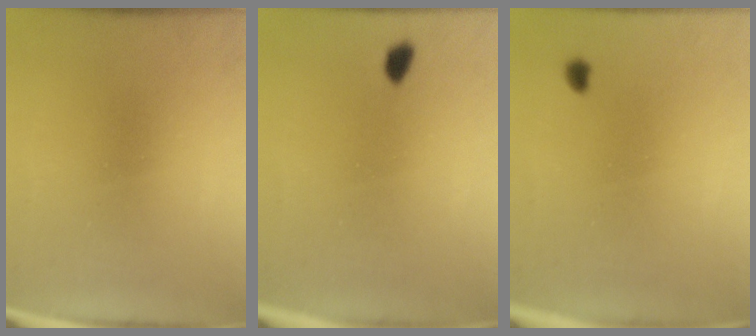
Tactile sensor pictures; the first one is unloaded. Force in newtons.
{"total": 1.7}
{"total": 1.0}